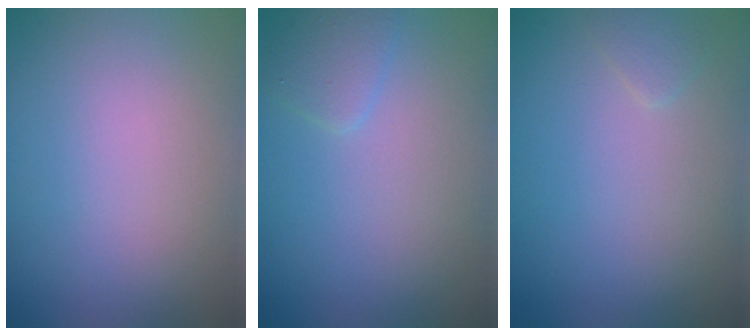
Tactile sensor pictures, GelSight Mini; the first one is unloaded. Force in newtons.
{"total": 1.4, "press": 1.4, "slide": 0.1}
{"total": 0.8, "press": 0.8, "slide": 0.0}